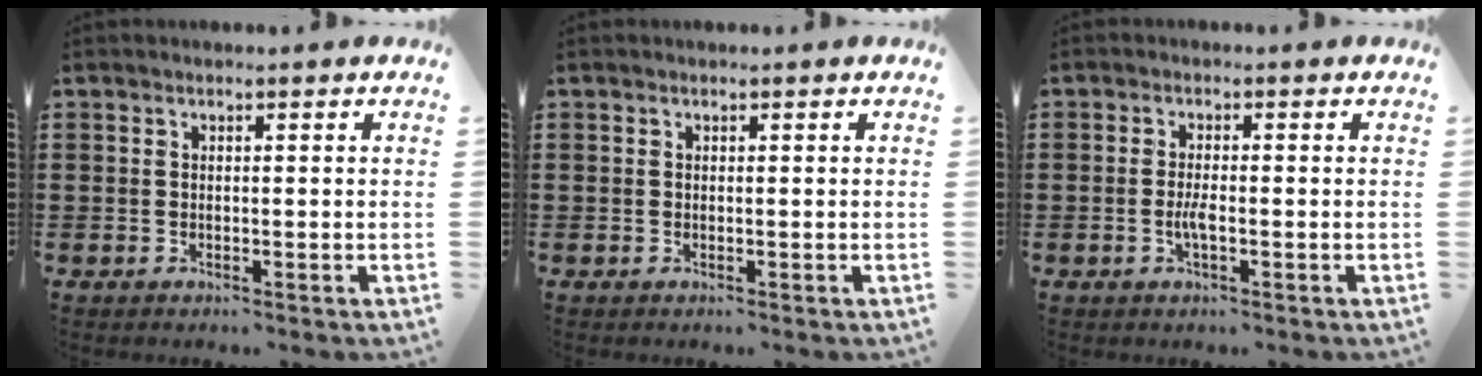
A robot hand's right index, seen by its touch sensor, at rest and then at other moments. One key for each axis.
{"total": 0.0}
{"total": 2.5, "fx": -0.9, "fy": 0.4, "fz": 2.3, "tx": -0.057, "ty": -0.008, "tz": -0.019}